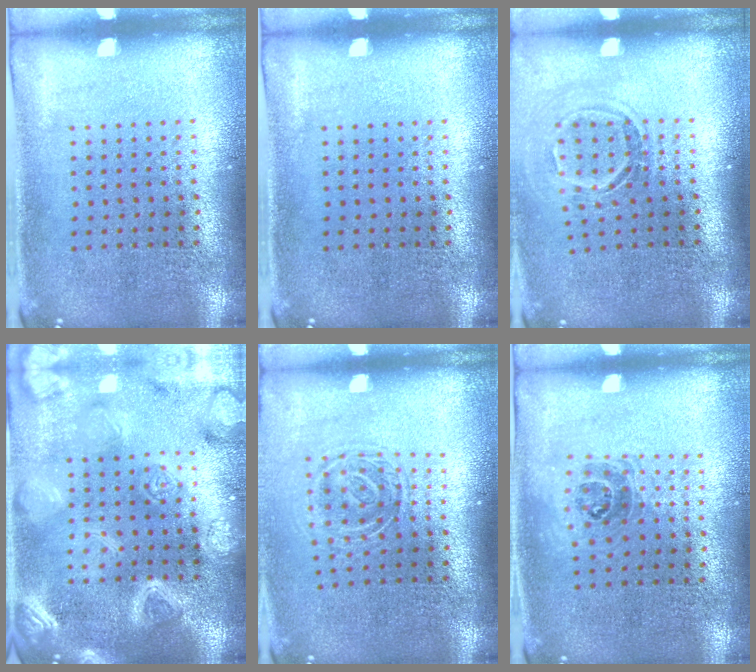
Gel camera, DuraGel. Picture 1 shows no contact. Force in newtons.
{"total": 0.0}
{"total": 1.6, "press": 1.1, "slide": 1.2}
{"total": 5.6, "press": 5.6, "slide": 0.6}
{"total": 1.6, "press": 1.1, "slide": 1.1}
{"total": 1.1, "press": 0.9, "slide": 0.6}